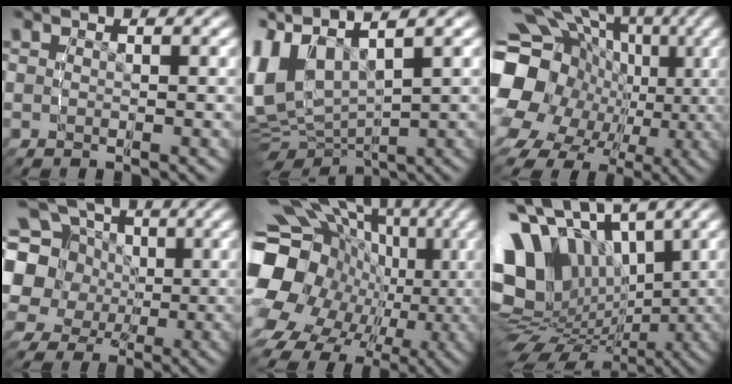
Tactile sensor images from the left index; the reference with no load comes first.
{"total": 13.2, "force": [1.4, 10.1, 8.4], "torque": [-0.212, -0.031, 0.029]}
{"total": 16.4, "force": [-0.8, 13.6, 9.3], "torque": [-0.175, -0.047, -0.002]}
{"total": 14.0, "force": [3.1, 11.9, 6.6], "torque": [-0.148, -0.020, 0.045]}
{"total": 18.1, "force": [-0.7, 14.4, 10.8], "torque": [-0.205, -0.057, 0.005]}
{"total": 17.3, "force": [1.6, 13.4, 10.8], "torque": [-0.218, -0.028, 0.030]}